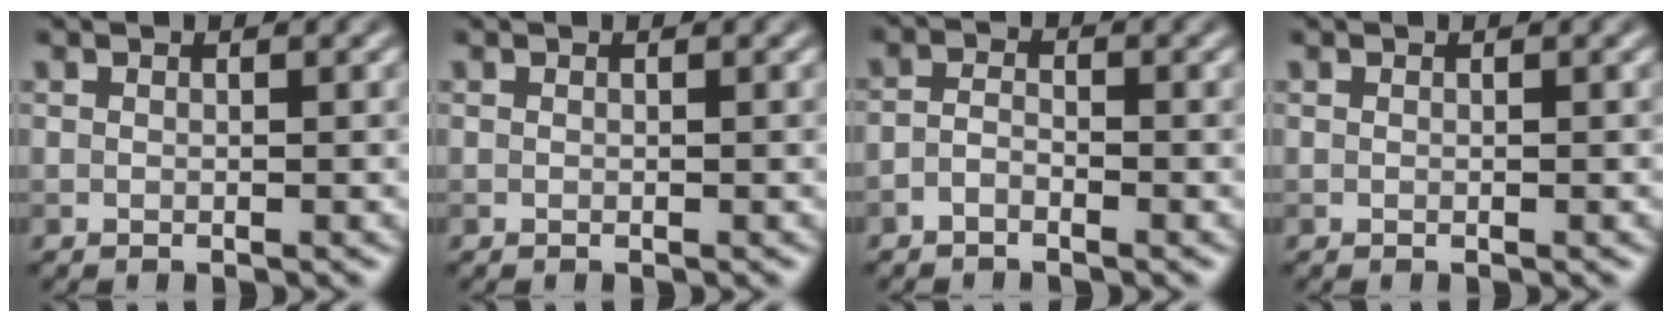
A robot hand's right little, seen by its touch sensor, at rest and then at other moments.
{"total": 0.0}
{"total": 1.4, "force": [-1.0, 0.6, 0.8], "torque": [-0.017, 0.004, -0.025]}
{"total": 0.0}